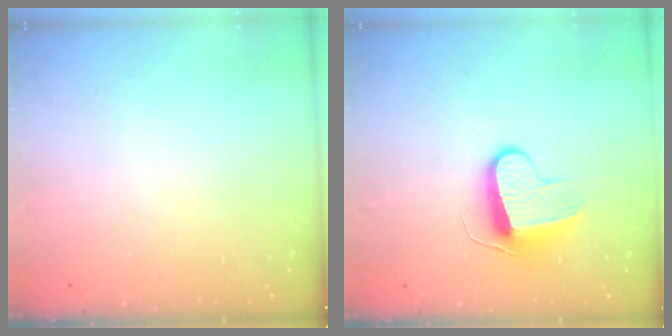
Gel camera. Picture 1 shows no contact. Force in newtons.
{"total": 9.3, "press": 9.3, "slide": 0.5}